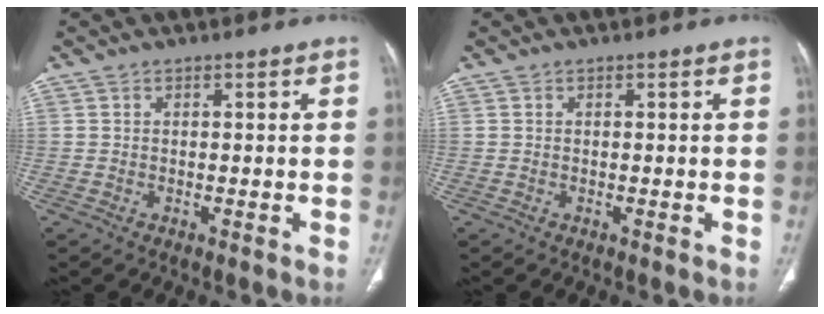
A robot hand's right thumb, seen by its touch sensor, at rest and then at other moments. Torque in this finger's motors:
{"motor_torque": [-0.02, 0.02, -0.22, 0.22, 0.02]}